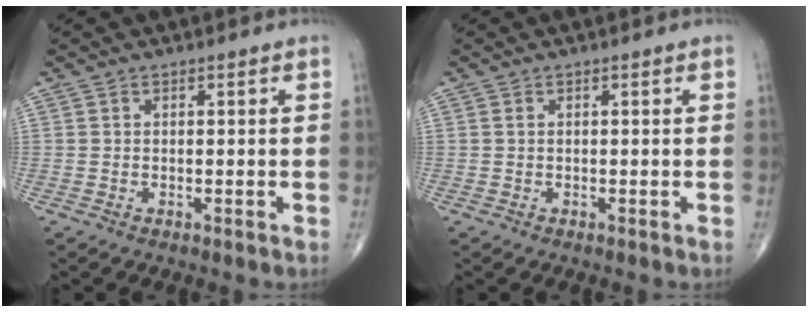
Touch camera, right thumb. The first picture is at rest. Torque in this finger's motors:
{"motor_torque": [-0.36, -0.13, -0.05, -0.05, 0.04]}